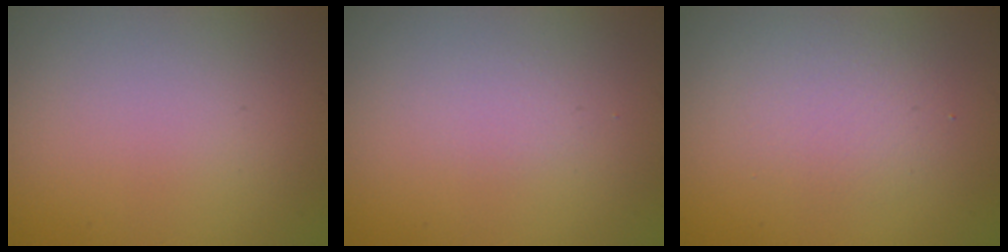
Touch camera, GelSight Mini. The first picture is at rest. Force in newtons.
{"total": 0.7, "press": 0.7, "slide": 0.0}
{"total": 2.8, "press": 2.8, "slide": 0.2}